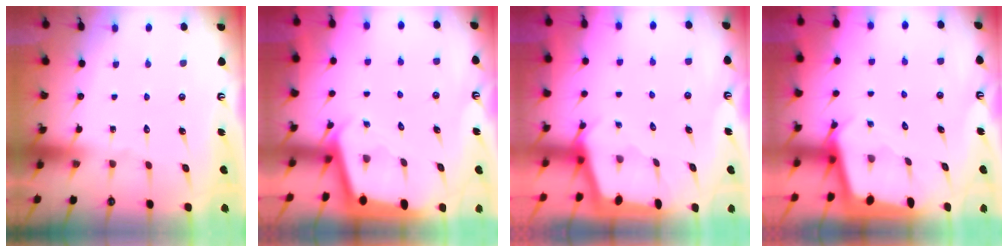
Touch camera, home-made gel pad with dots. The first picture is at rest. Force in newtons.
{"total": 1.8, "press": 1.8, "slide": 0.0}
{"total": 1.8, "press": 1.7, "slide": 0.1}
{"total": 2.4, "press": 2.4, "slide": 0.1}